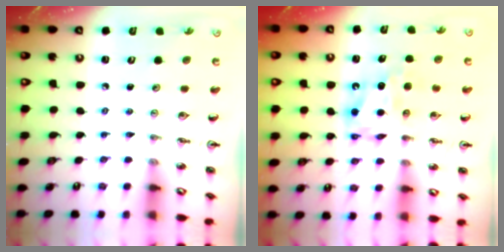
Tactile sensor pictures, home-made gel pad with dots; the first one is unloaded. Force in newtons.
{"total": 7.2, "press": 7.2, "slide": 0.6}